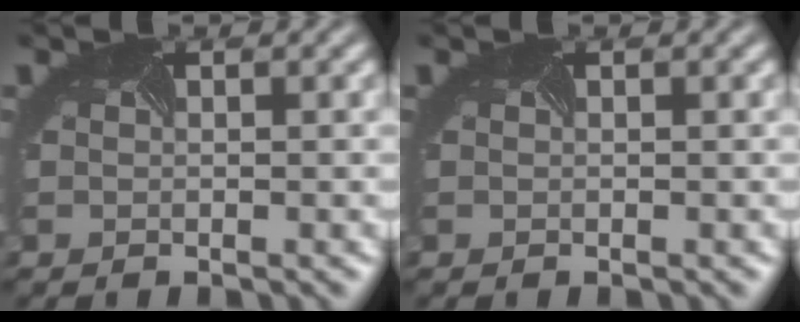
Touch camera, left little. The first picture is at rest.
{"total": 0.0}